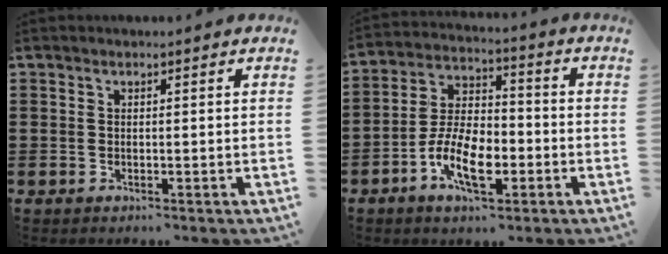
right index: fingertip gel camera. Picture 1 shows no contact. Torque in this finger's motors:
{"motor_torque": [1.16, 0.97, 0.57, 0.15]}